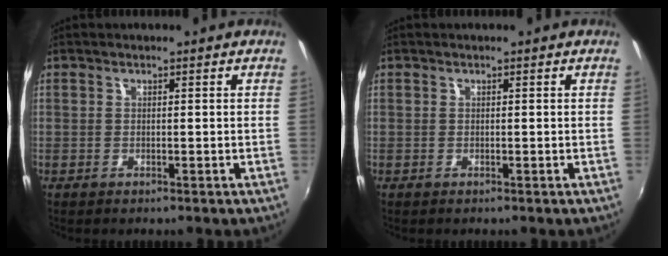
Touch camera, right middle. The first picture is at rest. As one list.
[{"total": 0.0}]